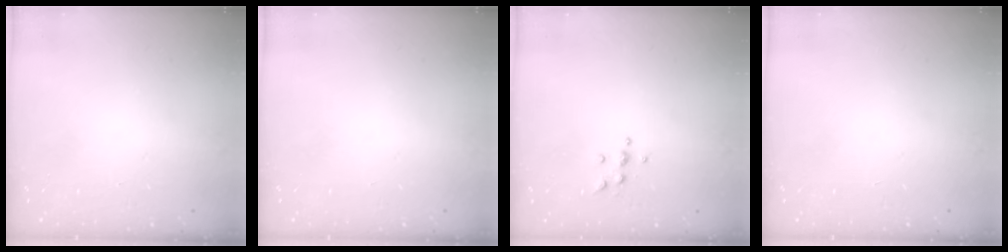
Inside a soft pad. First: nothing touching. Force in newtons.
{"total": 0.0}
{"total": 4.9, "press": 4.9, "slide": 0.7}
{"total": 0.0}